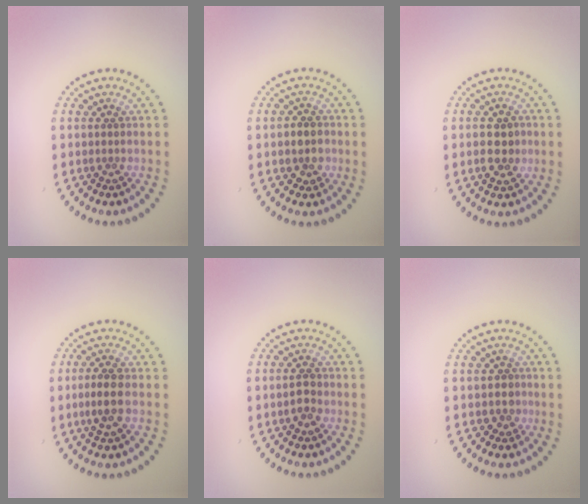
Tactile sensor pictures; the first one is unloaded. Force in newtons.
{"total": 2.6, "press": 2.5, "slide": 0.7}
{"total": 2.9, "press": 2.9, "slide": 0.2}
{"total": 2.7, "press": 2.6, "slide": 0.6}
{"total": 1.9, "press": 1.9, "slide": 0.1}
{"total": 1.1, "press": 0.8, "slide": 0.8}